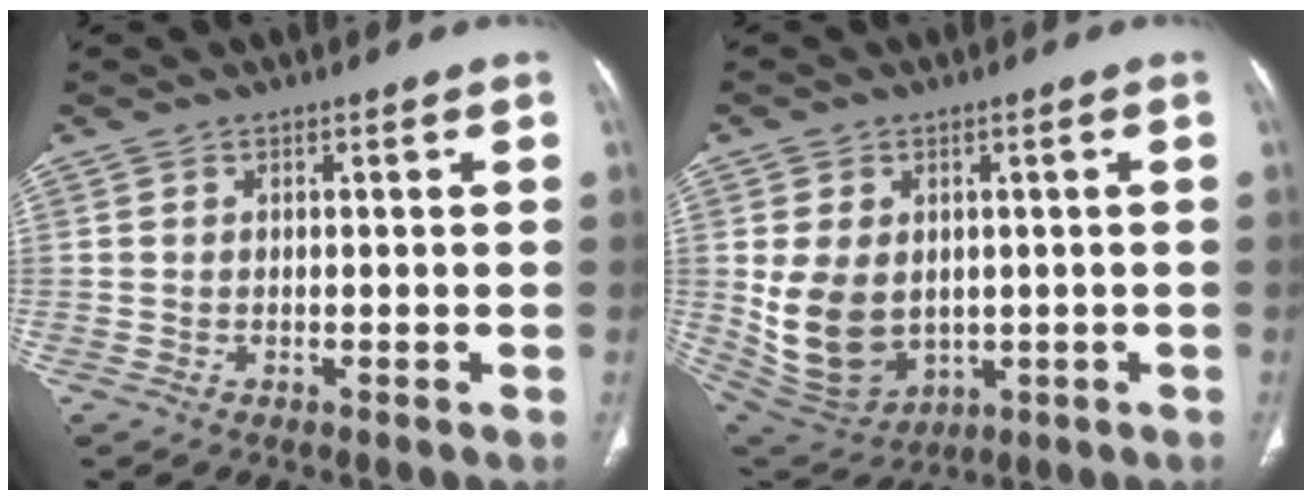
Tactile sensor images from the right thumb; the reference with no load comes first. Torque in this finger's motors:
{"motor_torque": [-0.67, 1.25, 0.73, 0.65, 0.41]}